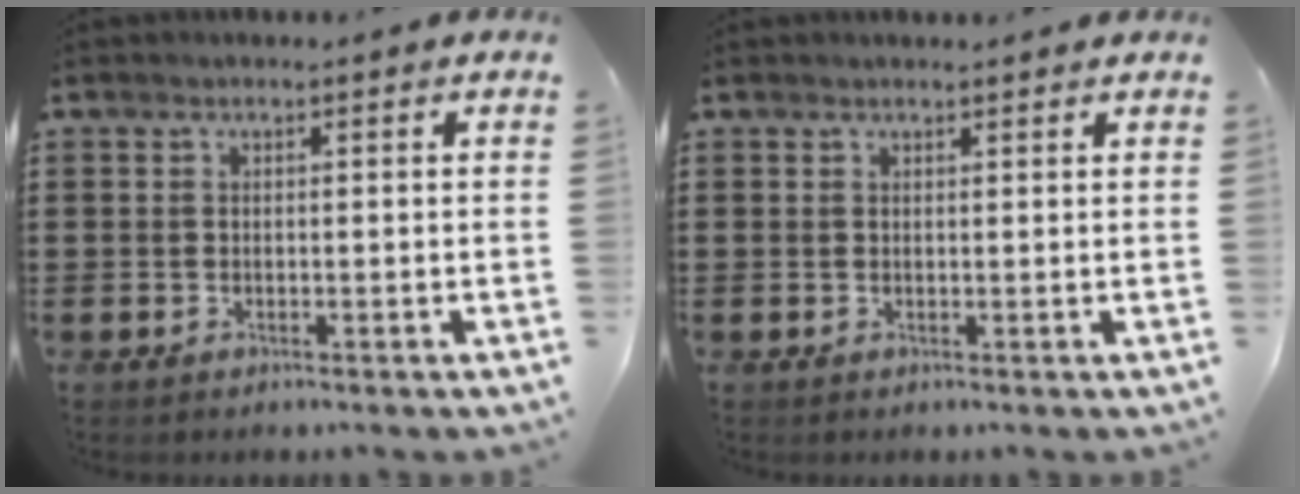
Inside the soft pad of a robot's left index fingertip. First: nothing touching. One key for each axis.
{"total": 0.7, "fx": 0.7, "fy": 0.0, "fz": 0.1, "tx": -0.004, "ty": -0.002, "tz": 0.013}